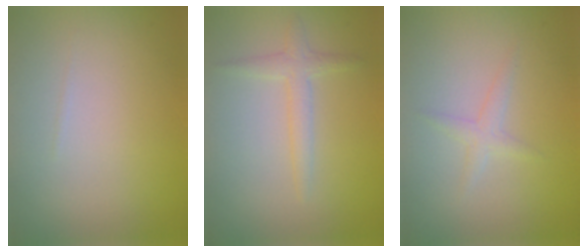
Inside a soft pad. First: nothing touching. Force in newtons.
{"total": 1.8, "press": 1.8, "slide": 0.0}
{"total": 1.3, "press": 1.3, "slide": 0.1}